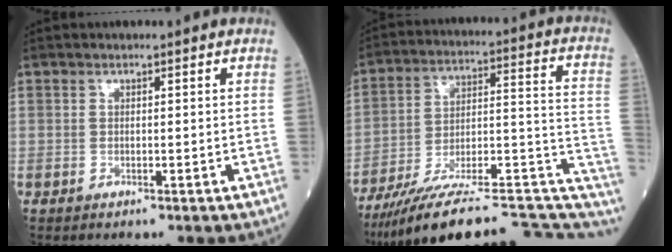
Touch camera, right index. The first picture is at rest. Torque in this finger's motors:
{"motor_torque": [-0.30, -1.84, 0.87, 0.21]}